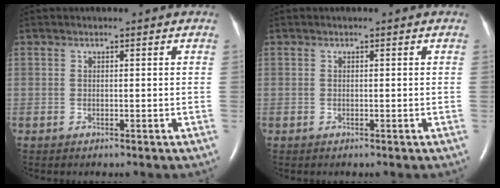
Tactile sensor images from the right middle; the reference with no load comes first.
{"total": 0.0}